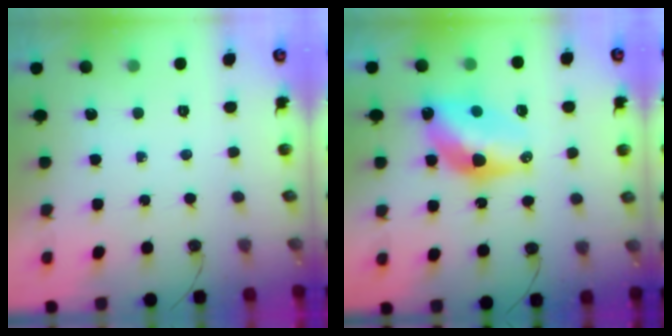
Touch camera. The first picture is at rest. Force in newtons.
{"total": 12.3, "press": 12.3, "slide": 1.0}